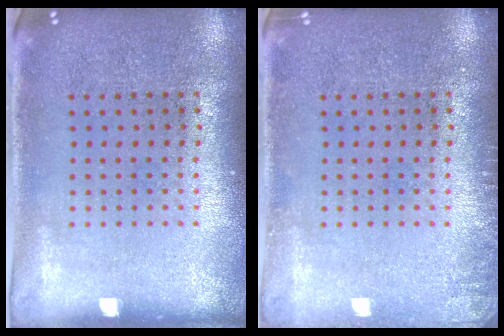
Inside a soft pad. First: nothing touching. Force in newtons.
{"total": 1.1, "press": 1.1, "slide": 0.2}